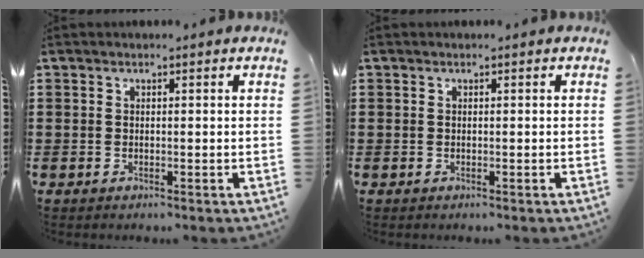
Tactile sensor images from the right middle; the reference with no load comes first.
{"total": 0.0}